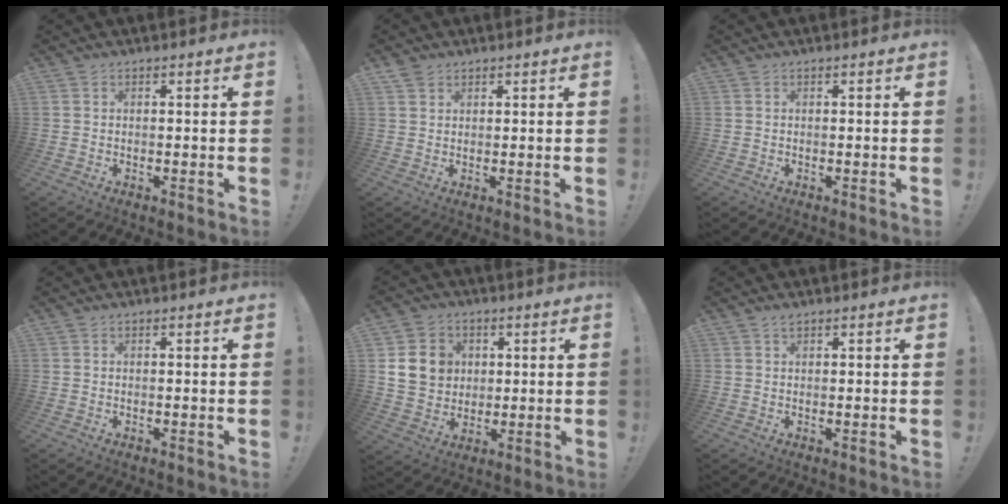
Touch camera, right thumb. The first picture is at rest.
{"total": 2.2, "force": [1.8, 1.3, 0.4], "torque": [0.000, -0.009, 0.033]}
{"total": 0.0}
{"total": 0.0}
{"total": 11.6, "force": [3.0, 10.1, 4.9], "torque": [-0.068, -0.010, 0.065]}
{"total": 1.1, "force": [0.9, 0.1, 0.5], "torque": [-0.002, -0.003, 0.016]}